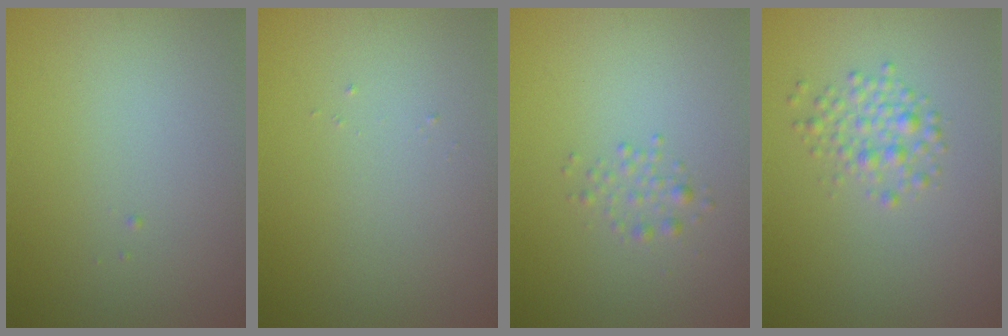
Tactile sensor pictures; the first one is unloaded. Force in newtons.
{"total": 0.0}
{"total": 1.2, "press": 1.2, "slide": 0.0}
{"total": 2.0, "press": 2.0, "slide": 0.1}